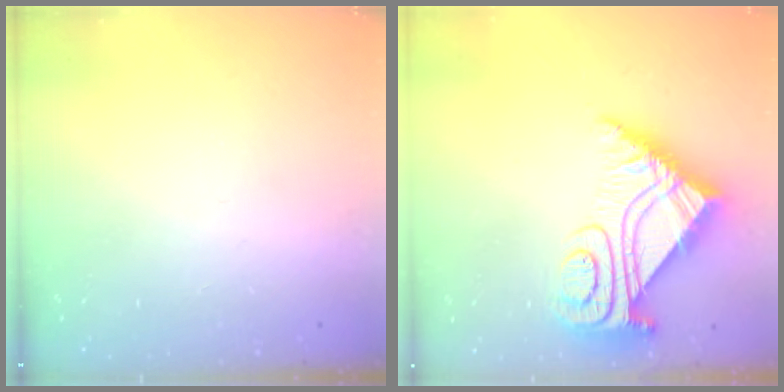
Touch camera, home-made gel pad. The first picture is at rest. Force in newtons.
{"total": 11.0, "press": 10.9, "slide": 1.0}